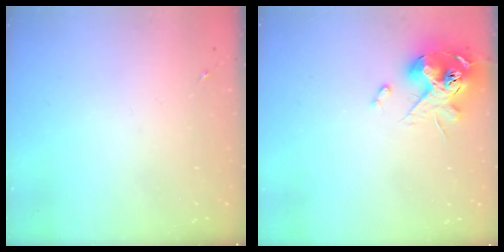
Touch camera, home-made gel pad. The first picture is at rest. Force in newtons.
{"total": 13.4, "press": 13.3, "slide": 1.4}